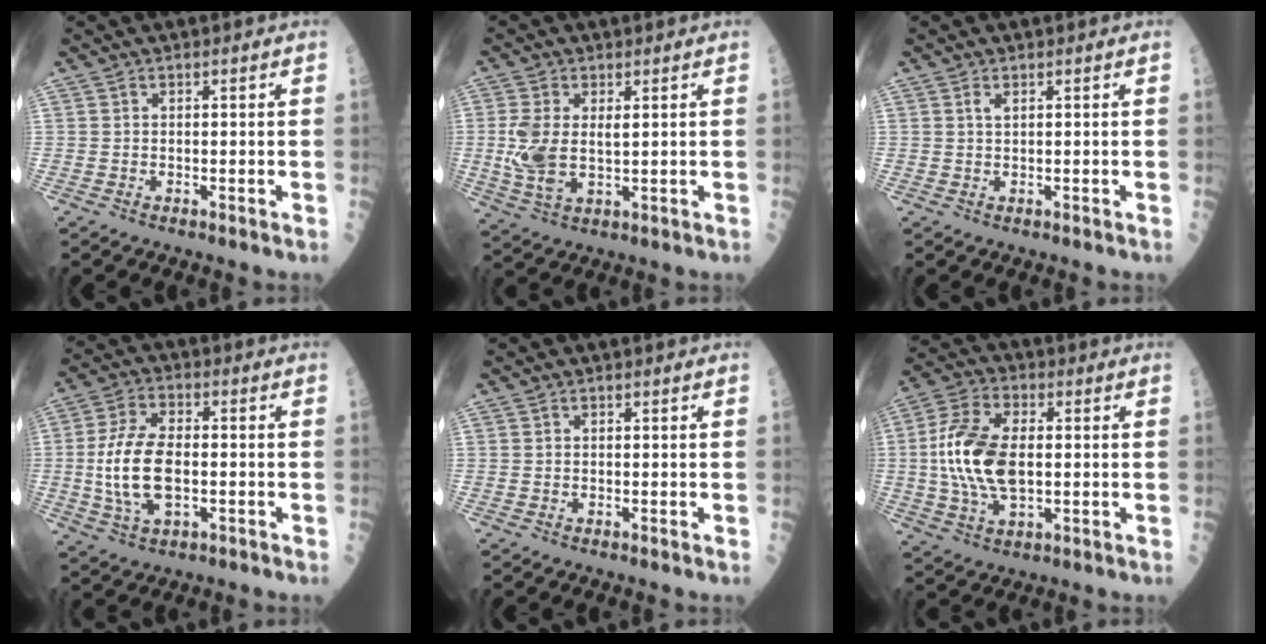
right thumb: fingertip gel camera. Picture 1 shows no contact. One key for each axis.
{"total": 8.1, "fx": 0.7, "fy": 4.3, "fz": 6.9, "tx": -0.154, "ty": -0.004, "tz": 0.022}
{"total": 1.0, "fx": 0.5, "fy": 0.3, "fz": 0.8, "tx": -0.013, "ty": 0.000, "tz": 0.008}
{"total": 12.5, "fx": -1.3, "fy": 6.4, "fz": 10.7, "tx": -0.212, "ty": 0.009, "tz": -0.025}
{"total": 0.0}
{"total": 14.7, "fx": 0.1, "fy": 7.8, "fz": 12.5, "tx": -0.253, "ty": 0.008, "tz": -0.001}